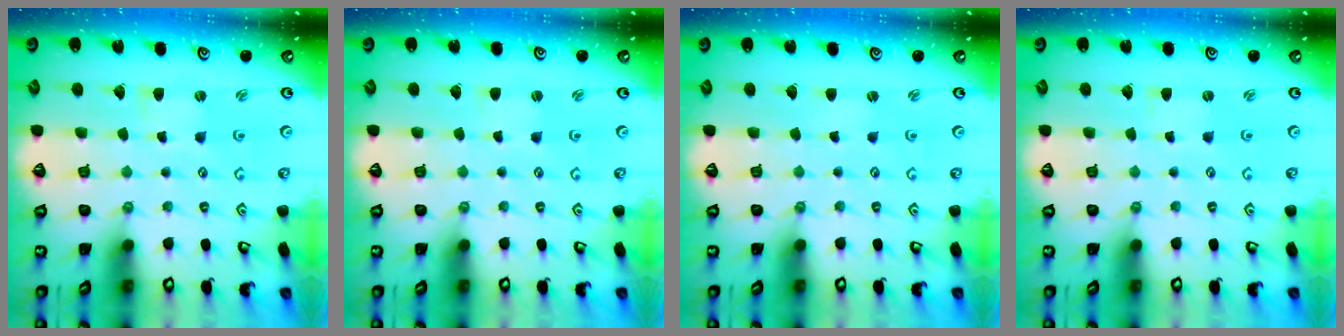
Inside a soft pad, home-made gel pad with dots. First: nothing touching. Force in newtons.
{"total": 0.9, "press": 0.9, "slide": 0.2}
{"total": 0.5, "press": 0.5, "slide": 0.0}
{"total": 0.0}